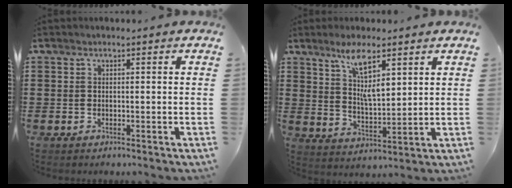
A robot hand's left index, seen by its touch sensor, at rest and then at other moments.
{"total": 7.8, "force": [4.5, 2.4, 5.9], "torque": [-0.119, -0.002, 0.077]}